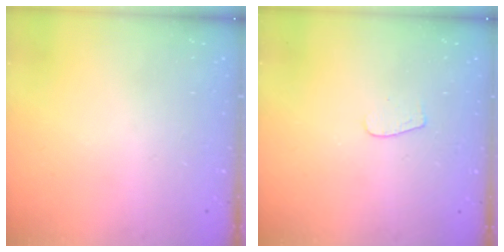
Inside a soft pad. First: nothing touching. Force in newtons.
{"total": 3.7, "press": 3.7, "slide": 0.3}